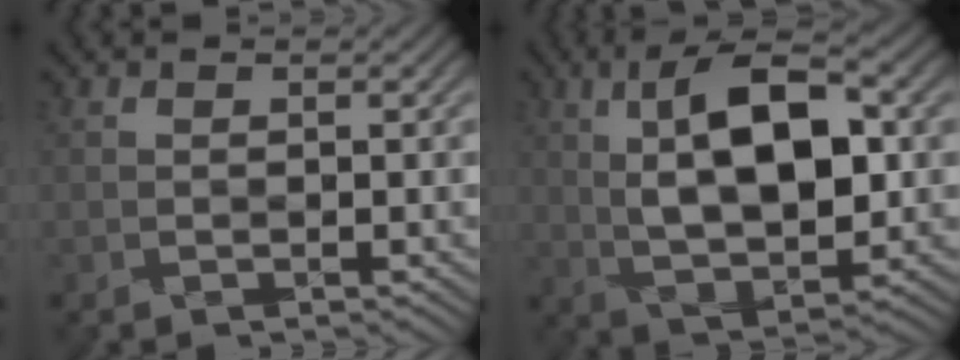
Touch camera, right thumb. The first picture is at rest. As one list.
[{"total": 12.6, "force": [2.0, 5.9, 11.0], "torque": [-0.195, 0.008, 0.026]}]